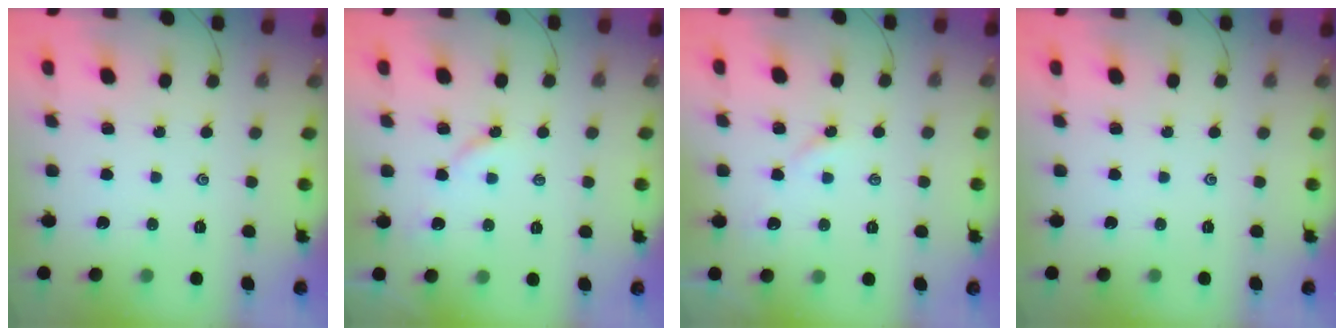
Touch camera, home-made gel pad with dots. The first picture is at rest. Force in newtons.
{"total": 5.0, "press": 4.9, "slide": 0.6}
{"total": 3.3, "press": 3.2, "slide": 0.6}
{"total": 0.0}